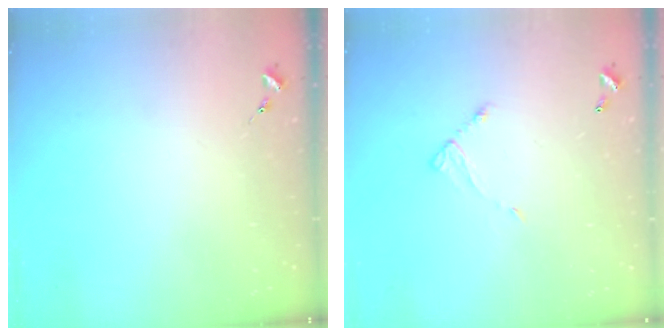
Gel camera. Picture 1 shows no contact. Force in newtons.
{"total": 5.8, "press": 5.8, "slide": 0.3}